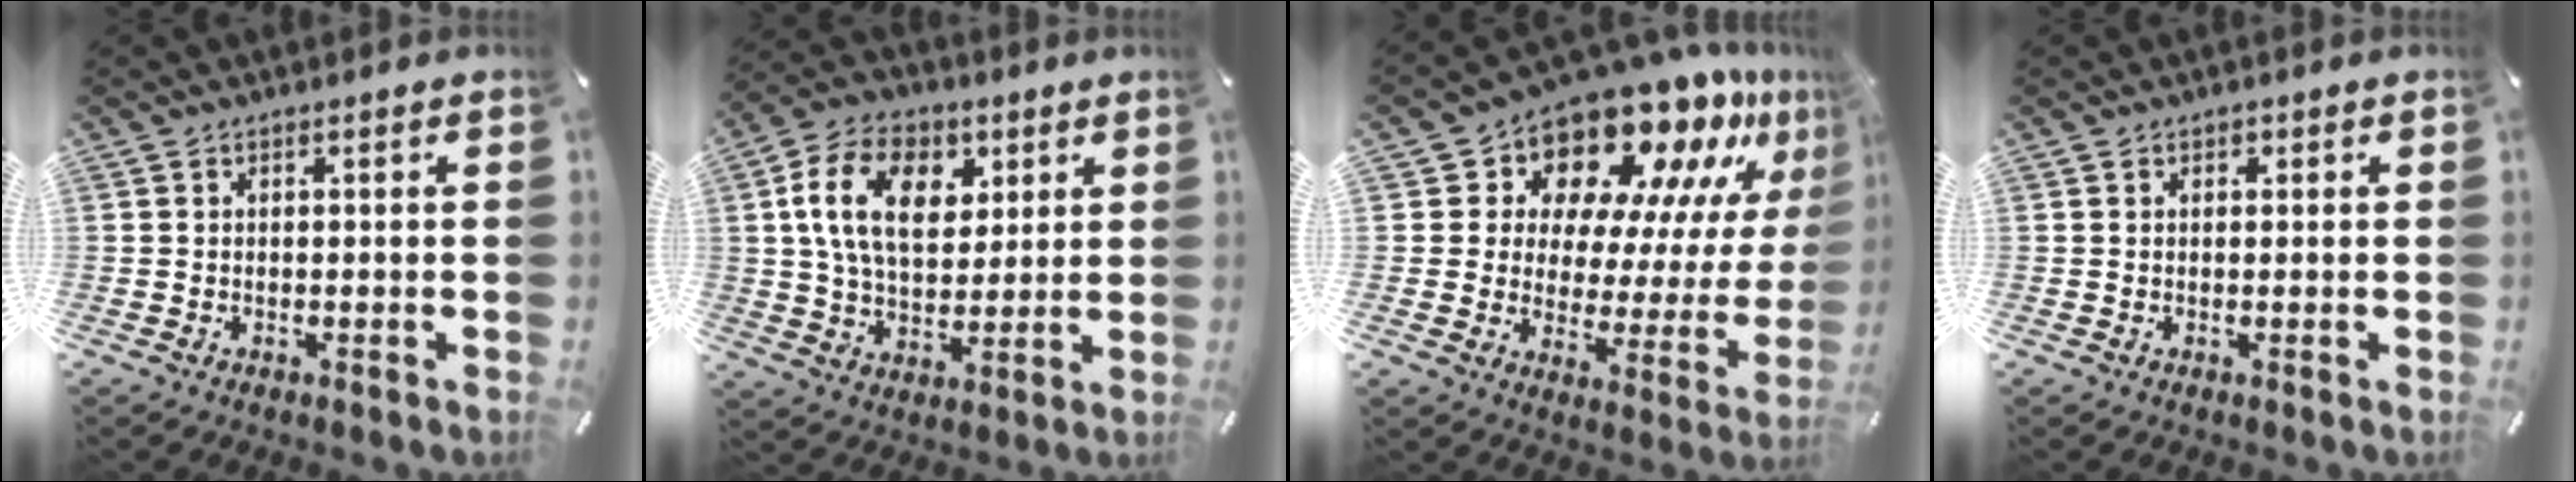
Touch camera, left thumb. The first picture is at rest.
{"total": 15.2, "force": [4.6, 10.5, 10.1], "torque": [-0.188, 0.013, 0.083]}
{"total": 15.3, "force": [13.6, 5.8, 4.0], "torque": [-0.070, -0.139, 0.225]}
{"total": 0.7, "force": [0.2, 0.7, 0.2], "torque": [-0.003, 0.004, 0.004]}